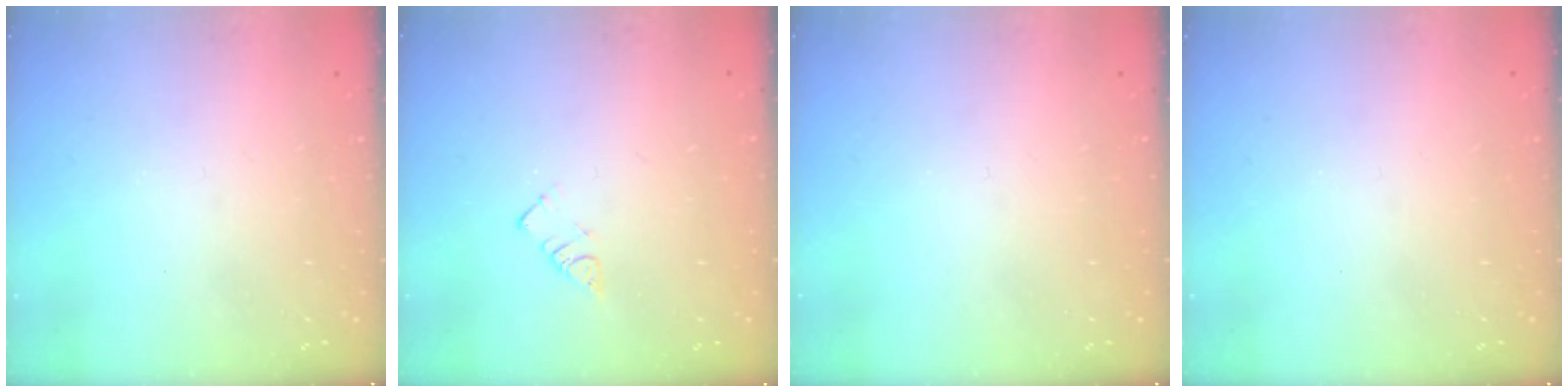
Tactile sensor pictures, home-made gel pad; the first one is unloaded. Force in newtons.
{"total": 2.8, "press": 2.8, "slide": 0.2}
{"total": 0.0}
{"total": 0.0}